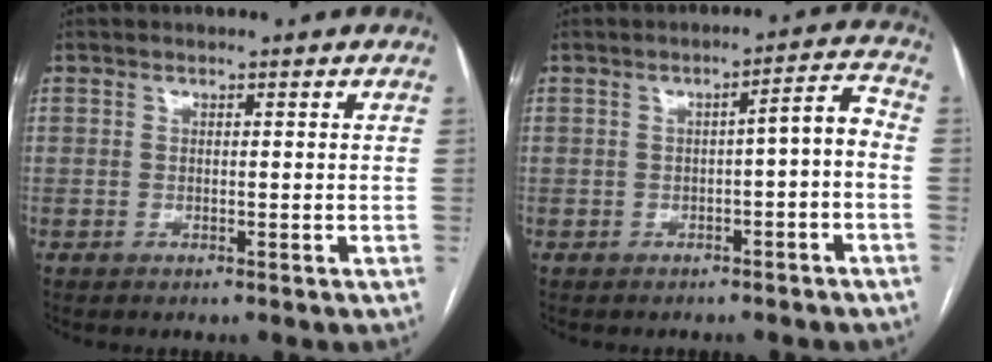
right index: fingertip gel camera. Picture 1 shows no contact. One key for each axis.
{"total": 4.6, "fx": -1.3, "fy": 0.8, "fz": 4.4, "tx": -0.056, "ty": 0.024, "tz": -0.017}